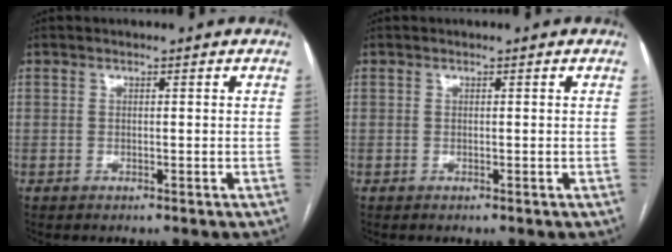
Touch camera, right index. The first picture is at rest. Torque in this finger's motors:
{"motor_torque": [0.00, 0.00, 0.00, 0.00]}